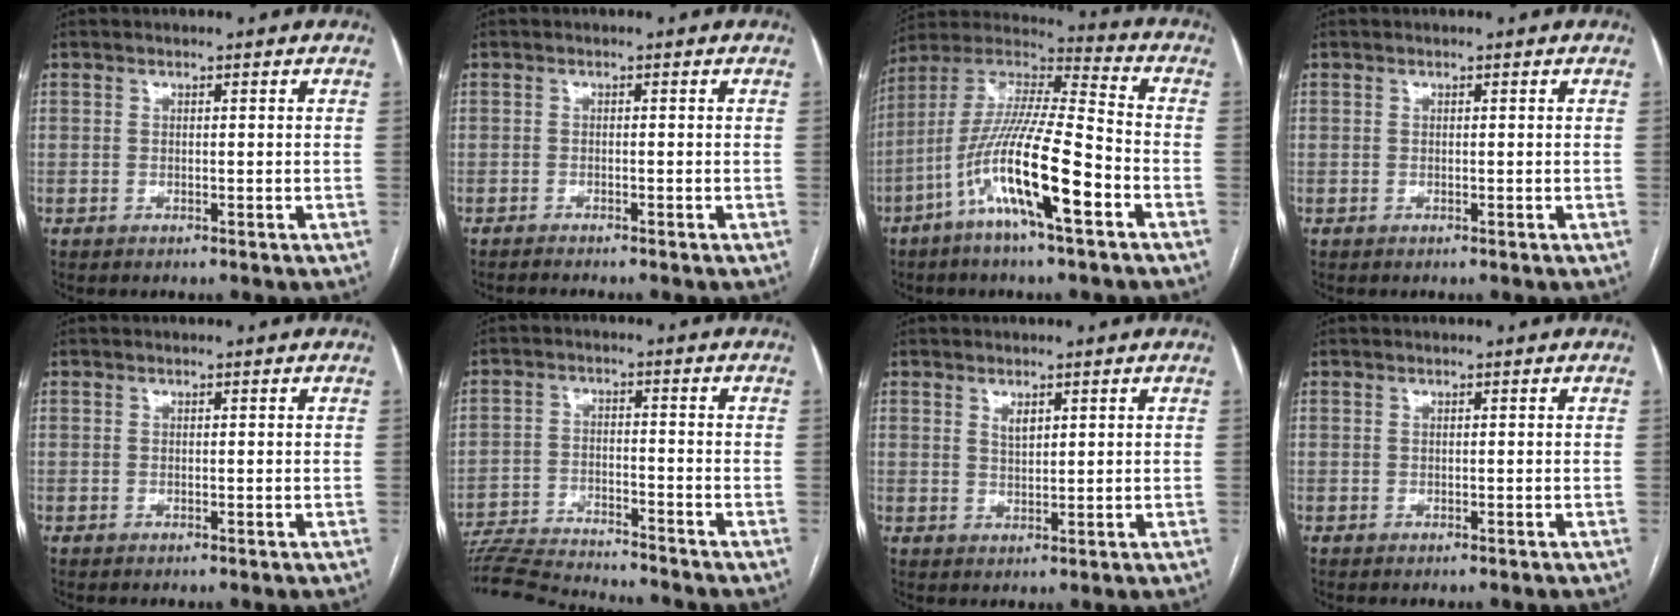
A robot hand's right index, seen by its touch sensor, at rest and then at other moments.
{"total": 2.3, "force": [-2.1, -0.2, 0.8], "torque": [-0.010, -0.002, -0.030]}
{"total": 16.3, "force": [-7.1, 1.3, 14.6], "torque": [-0.285, -0.004, -0.134]}
{"total": 0.0}
{"total": 0.0}
{"total": 12.5, "force": [-12.2, 0.2, 2.8], "torque": [-0.045, 0.000, -0.202]}
{"total": 1.9, "force": [1.1, 0.8, 1.3], "torque": [-0.027, -0.002, 0.025]}
{"total": 0.0}